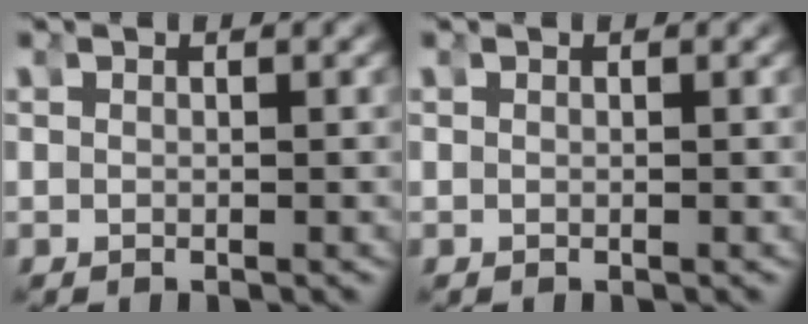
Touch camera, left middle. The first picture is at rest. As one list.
[{"total": 0.0}]